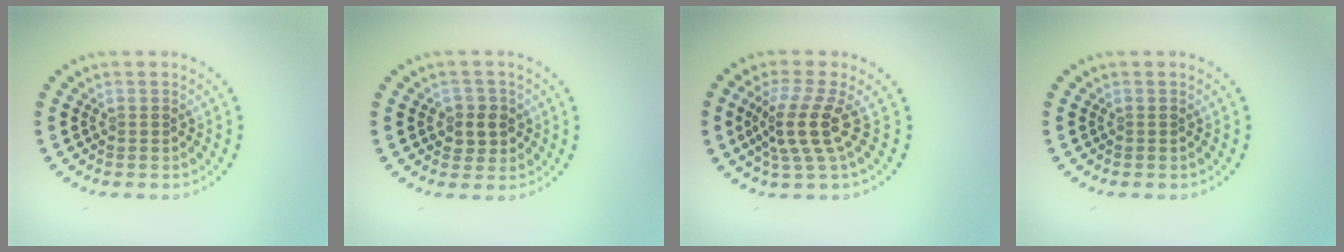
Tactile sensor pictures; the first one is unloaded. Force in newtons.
{"total": 2.2, "press": 2.1, "slide": 0.7}
{"total": 3.8, "press": 2.7, "slide": 2.6}
{"total": 0.0}